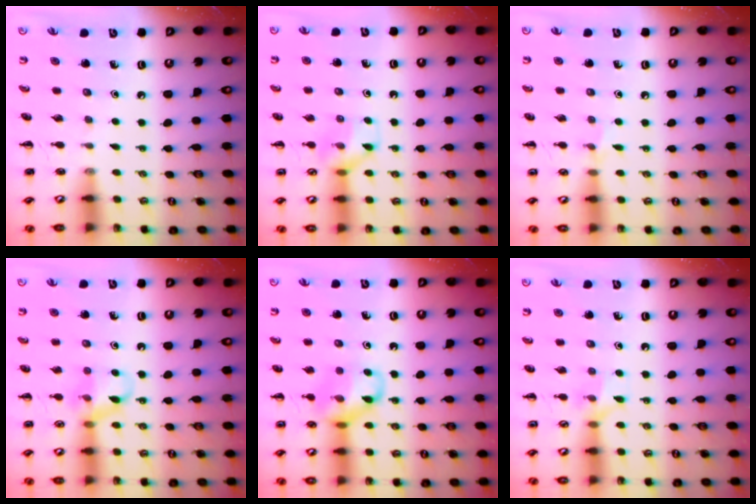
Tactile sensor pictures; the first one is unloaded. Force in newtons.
{"total": 8.9, "press": 8.9, "slide": 0.6}
{"total": 3.7, "press": 3.5, "slide": 1.3}
{"total": 9.1, "press": 9.1, "slide": 0.8}
{"total": 12.5, "press": 12.4, "slide": 1.7}
{"total": 6.2, "press": 6.2, "slide": 0.6}